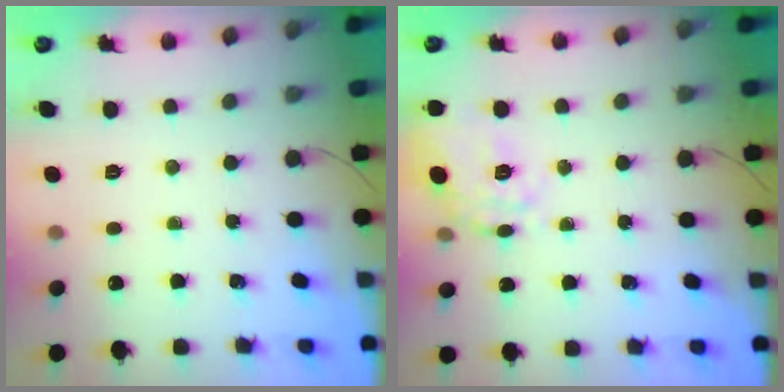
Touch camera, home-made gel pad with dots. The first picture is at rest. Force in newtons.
{"total": 16.1, "press": 16.1, "slide": 0.6}